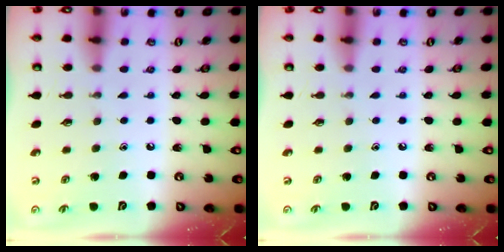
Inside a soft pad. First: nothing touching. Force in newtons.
{"total": 0.0}